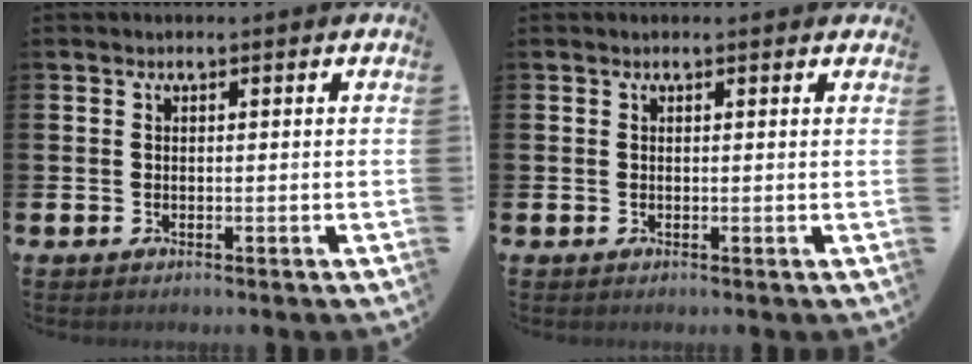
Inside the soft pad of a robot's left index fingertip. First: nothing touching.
{"total": 0.0}